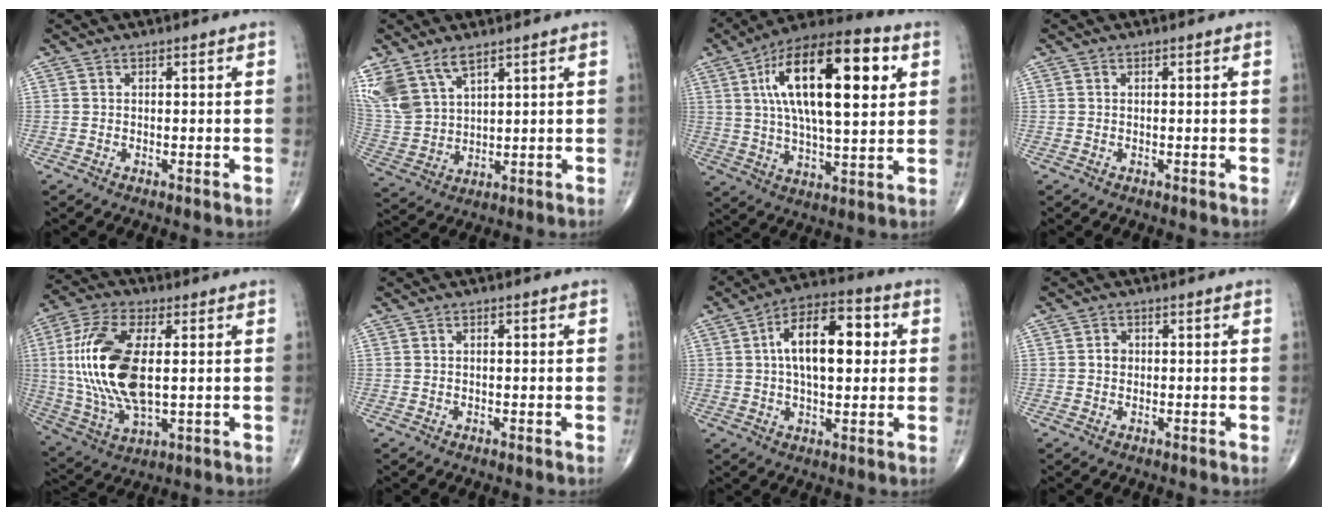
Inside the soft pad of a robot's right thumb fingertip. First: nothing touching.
{"total": 12.2, "force": [7.6, 6.3, 7.2], "torque": [-0.161, -0.016, 0.168]}
{"total": 23.8, "force": [6.7, 9.3, 20.9], "torque": [-0.343, 0.005, 0.101]}
{"total": 0.0}
{"total": 19.5, "force": [1.7, 9.1, 17.1], "torque": [-0.365, -0.006, 0.036]}
{"total": 0.8, "force": [0.1, 0.3, 0.7], "torque": [-0.017, 0.007, 0.004]}
{"total": 15.1, "force": [2.5, 7.5, 12.9], "torque": [-0.193, 0.020, 0.034]}
{"total": 1.6, "force": [0.0, 1.4, 0.8], "torque": [-0.005, 0.005, -0.002]}